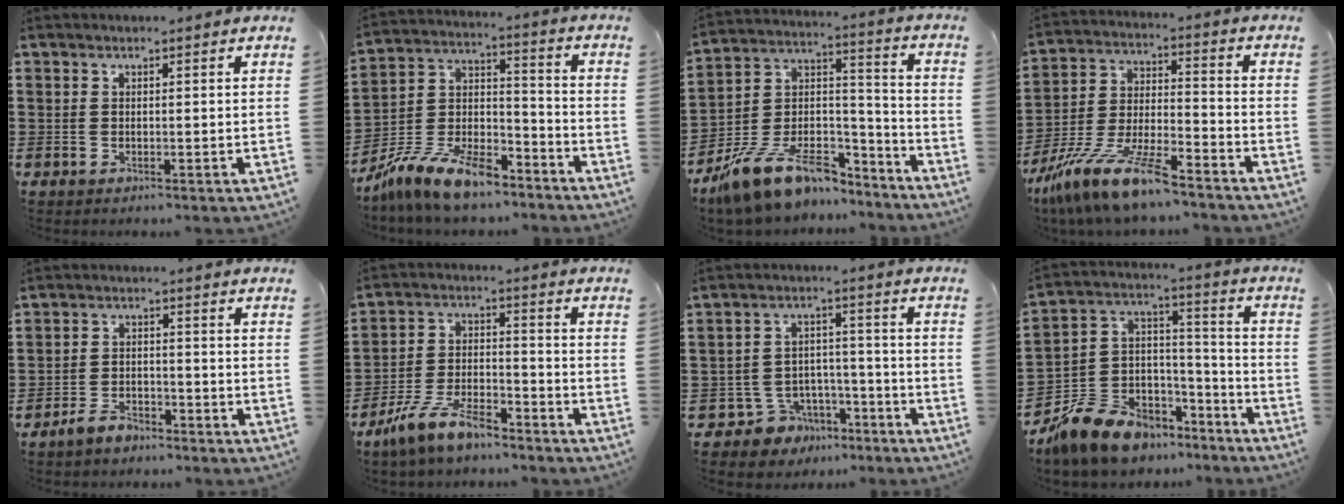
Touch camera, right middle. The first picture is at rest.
{"total": 11.6, "force": [-9.6, 3.1, 5.6], "torque": [-0.126, 0.024, -0.195]}
{"total": 12.5, "force": [-9.3, 6.1, 5.7], "torque": [-0.128, 0.020, -0.171]}
{"total": 12.5, "force": [-10.3, 1.5, 7.0], "torque": [-0.146, 0.017, -0.200]}
{"total": 3.3, "force": [-3.0, 1.2, 0.9], "torque": [-0.019, 0.010, -0.061]}
{"total": 9.0, "force": [-7.3, 2.4, 4.7], "torque": [-0.108, 0.009, -0.146]}
{"total": 6.0, "force": [-4.8, 3.4, 0.7], "torque": [-0.033, 0.014, -0.095]}
{"total": 10.1, "force": [-8.4, 5.2, 2.0], "torque": [-0.070, 0.013, -0.164]}